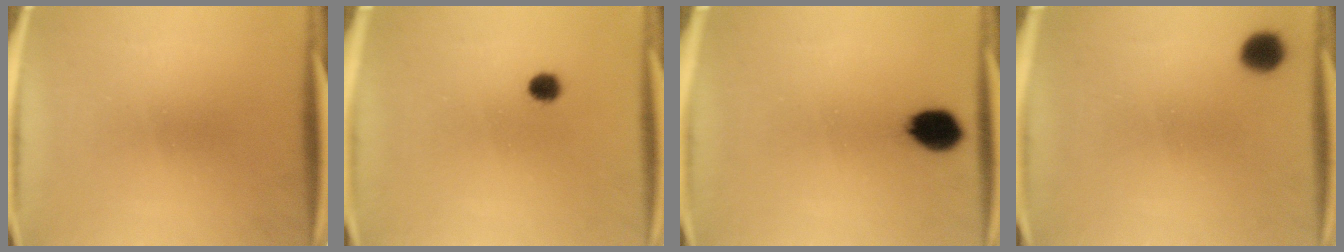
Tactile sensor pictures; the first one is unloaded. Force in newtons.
{"total": 2.6}
{"total": 7.5}
{"total": 6.0}